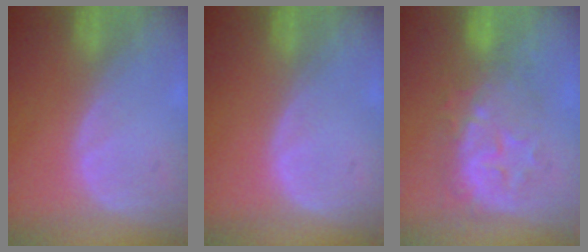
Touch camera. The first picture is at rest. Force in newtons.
{"total": 0.0}
{"total": 8.7, "press": 8.0, "slide": 3.5}